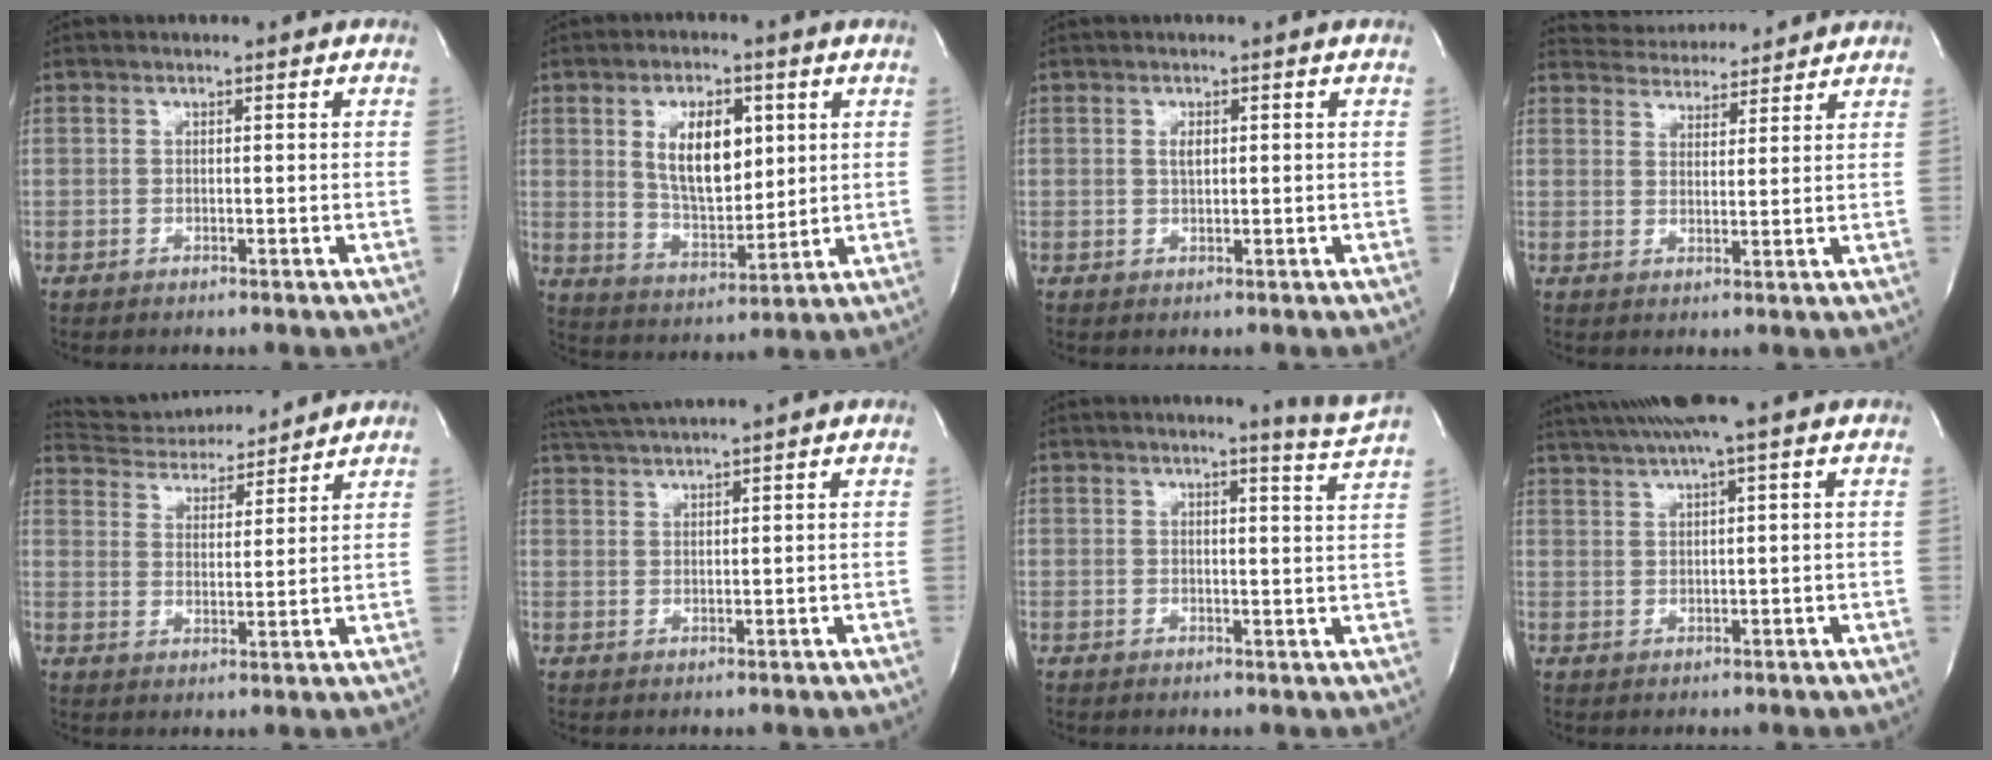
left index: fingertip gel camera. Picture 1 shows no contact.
{"total": 9.9, "force": [3.0, 4.6, 8.3], "torque": [-0.150, -0.008, 0.058]}
{"total": 1.2, "force": [0.3, 0.4, 1.1], "torque": [-0.022, -0.008, 0.005]}
{"total": 8.8, "force": [8.5, 1.7, 1.3], "torque": [-0.026, 0.012, 0.124]}
{"total": 12.5, "force": [11.9, 2.0, 2.9], "torque": [-0.051, 0.009, 0.192]}
{"total": 5.8, "force": [5.4, -1.5, 1.7], "torque": [-0.034, 0.014, 0.097]}
{"total": 4.3, "force": [3.8, -2.1, 0.7], "torque": [-0.024, -0.061, 0.042]}
{"total": 7.1, "force": [5.5, -1.7, 4.1], "torque": [-0.074, 0.020, 0.089]}